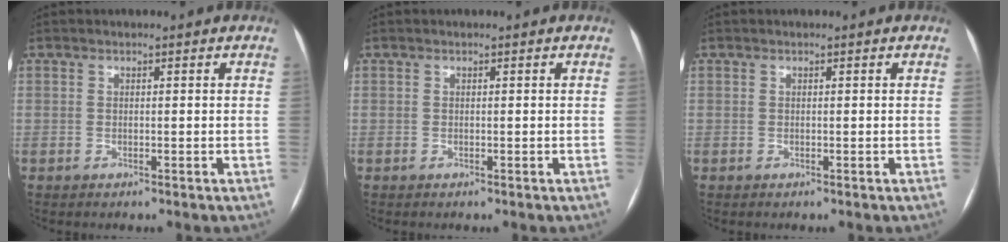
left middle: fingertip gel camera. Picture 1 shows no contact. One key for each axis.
{"total": 0.0}
{"total": 0.0}